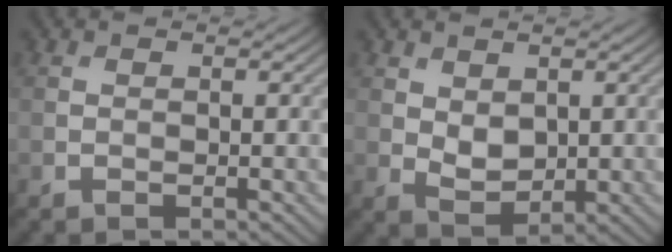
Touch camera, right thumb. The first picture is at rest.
{"total": 3.3, "force": [1.0, 2.2, 2.2], "torque": [-0.050, -0.007, 0.024]}